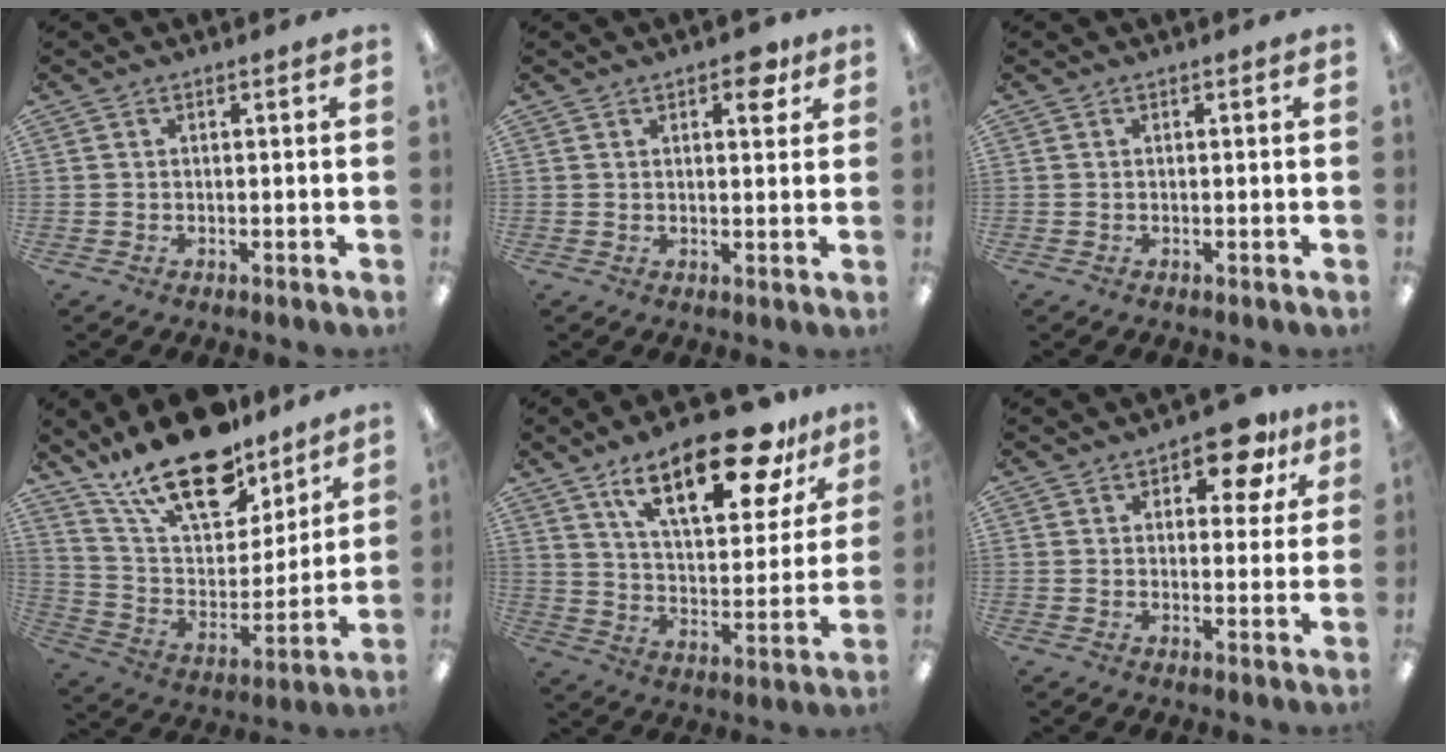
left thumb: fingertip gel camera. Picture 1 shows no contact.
{"total": 5.0, "force": [2.9, 2.3, 3.3], "torque": [-0.032, -0.010, 0.043]}
{"total": 0.0}
{"total": 22.0, "force": [16.2, 9.1, 11.8], "torque": [-0.215, -0.101, 0.284]}
{"total": 22.7, "force": [14.7, 8.4, 15.1], "torque": [-0.230, -0.077, 0.241]}
{"total": 9.4, "force": [5.8, 4.5, 5.9], "torque": [-0.056, -0.029, 0.092]}